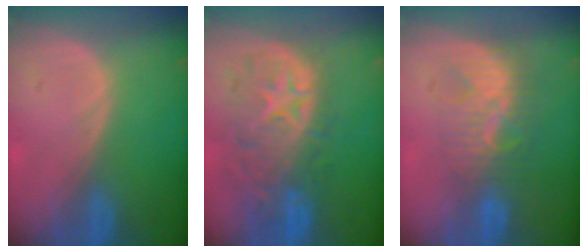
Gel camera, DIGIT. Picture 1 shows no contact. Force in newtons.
{"total": 11.0, "press": 9.8, "slide": 5.1}
{"total": 7.8, "press": 7.2, "slide": 2.8}